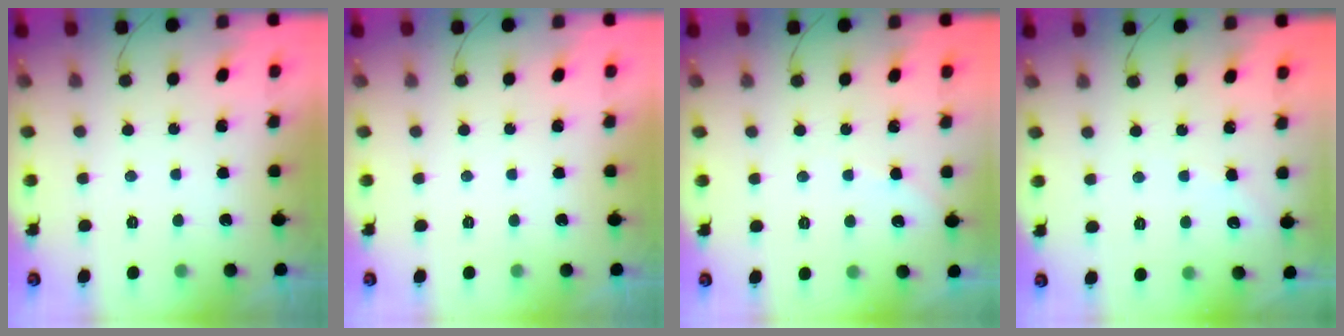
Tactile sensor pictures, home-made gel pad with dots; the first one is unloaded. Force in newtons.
{"total": 0.0}
{"total": 2.4, "press": 2.4, "slide": 0.5}
{"total": 2.7, "press": 2.7, "slide": 0.5}